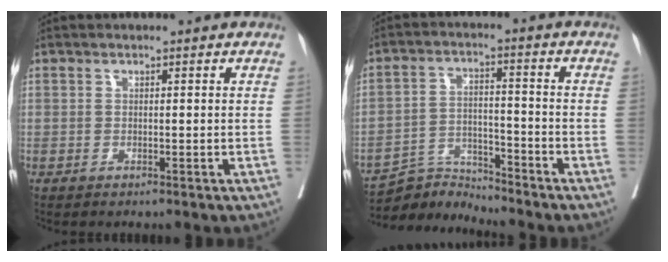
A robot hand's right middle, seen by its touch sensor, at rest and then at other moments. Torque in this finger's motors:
{"motor_torque": [-0.05, 0.06, -0.10, -0.04]}